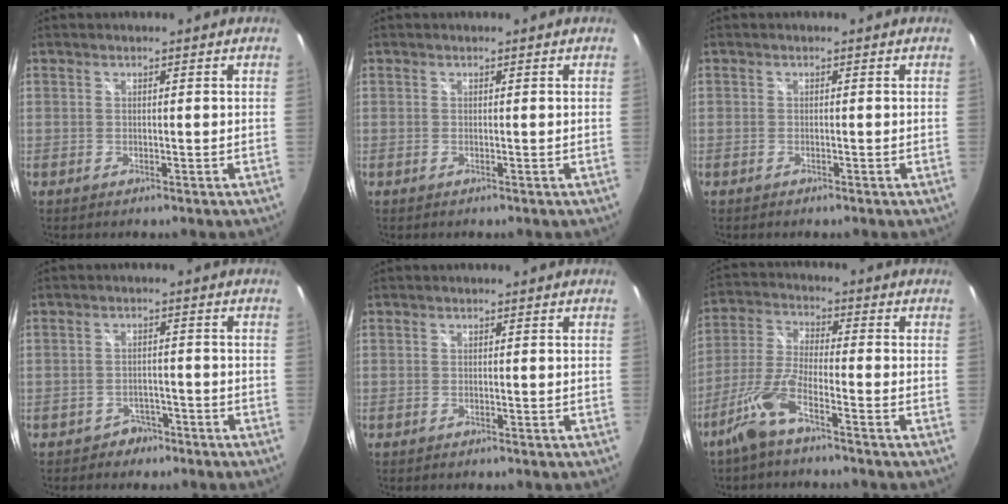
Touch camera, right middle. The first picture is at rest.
{"total": 0.0}
{"total": 0.6, "force": [-0.5, 0.3, 0.0], "torque": [-0.002, 0.000, -0.010]}
{"total": 3.6, "force": [-2.7, 2.4, 0.2], "torque": [-0.008, 0.013, -0.038]}
{"total": 0.0}
{"total": 7.6, "force": [-5.1, 1.0, 5.6], "torque": [-0.124, -0.001, -0.100]}